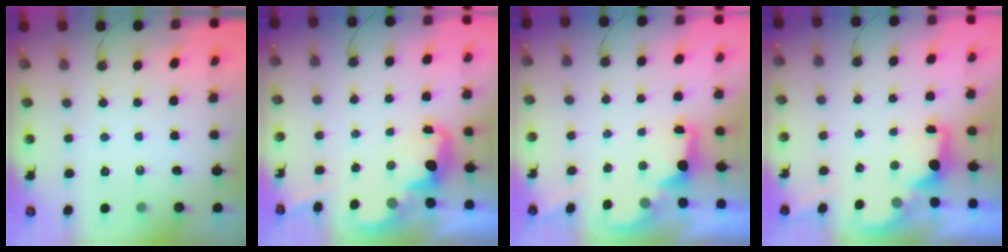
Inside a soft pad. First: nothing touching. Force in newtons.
{"total": 2.6, "press": 2.6, "slide": 0.5}
{"total": 2.1, "press": 1.9, "slide": 0.8}
{"total": 1.8, "press": 1.6, "slide": 0.8}